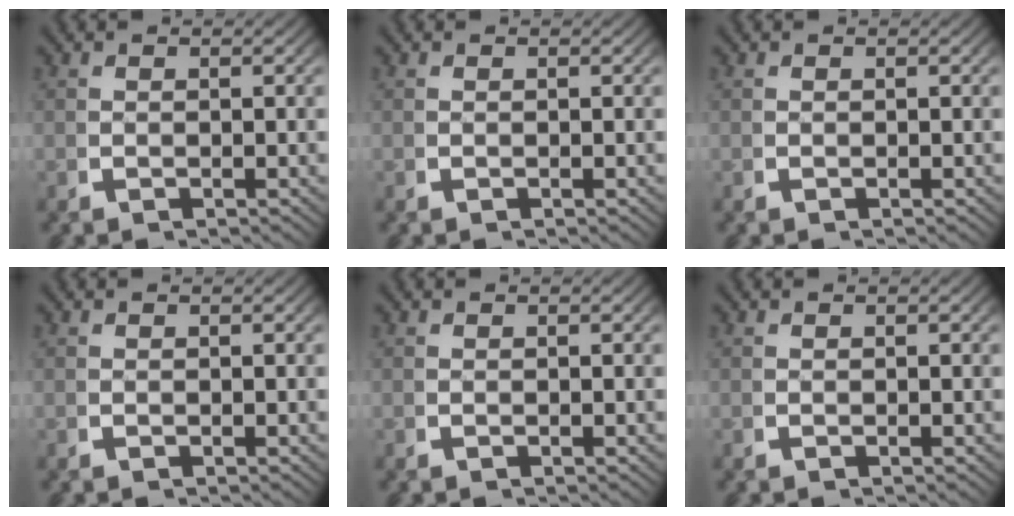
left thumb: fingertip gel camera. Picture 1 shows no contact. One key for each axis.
{"total": 0.0}
{"total": 0.0}
{"total": 0.0}
{"total": 0.0}
{"total": 0.0}